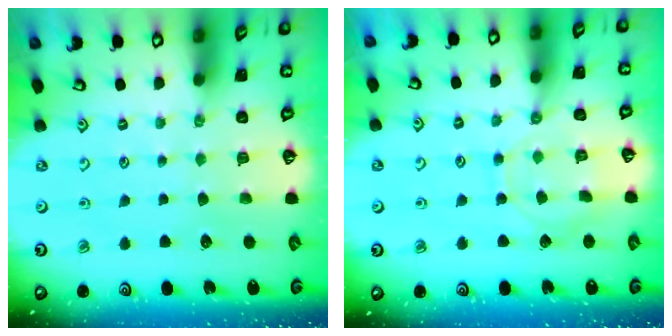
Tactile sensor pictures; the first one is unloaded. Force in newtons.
{"total": 9.2, "press": 9.2, "slide": 0.8}